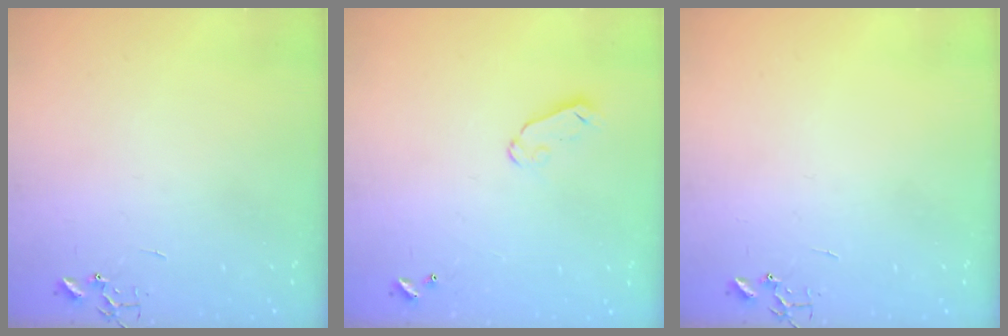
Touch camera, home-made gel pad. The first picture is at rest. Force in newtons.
{"total": 5.9, "press": 5.9, "slide": 0.6}
{"total": 0.0}